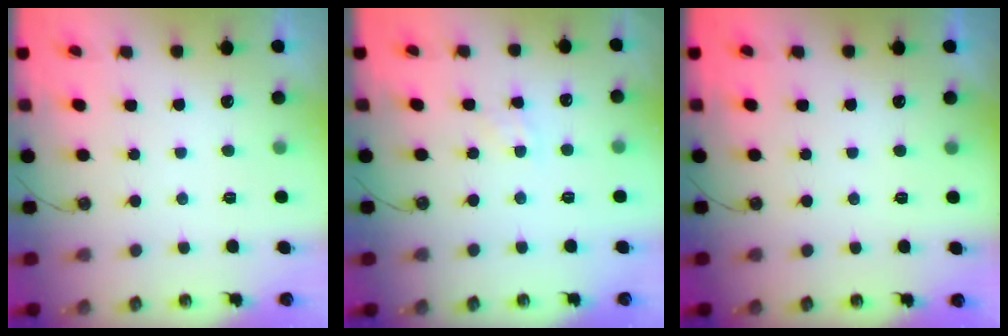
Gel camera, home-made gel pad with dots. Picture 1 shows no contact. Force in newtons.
{"total": 3.9, "press": 3.9, "slide": 0.5}
{"total": 0.0}